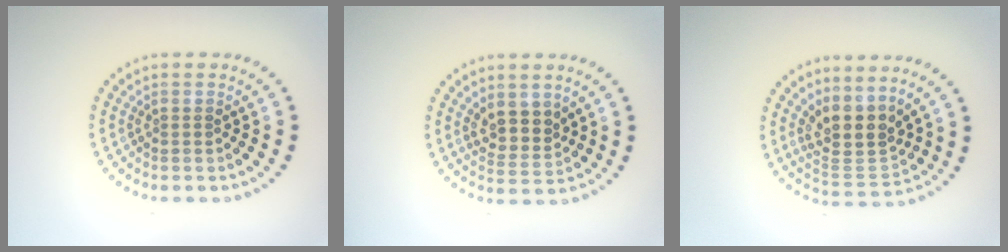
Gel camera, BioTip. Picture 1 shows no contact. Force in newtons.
{"total": 2.9, "press": 2.5, "slide": 1.6}
{"total": 4.2, "press": 3.6, "slide": 2.2}